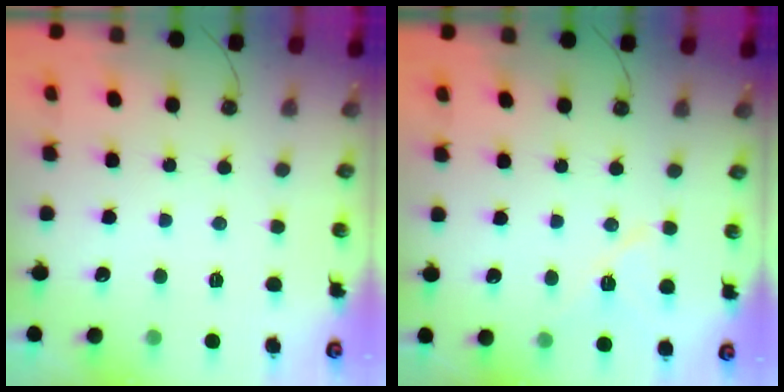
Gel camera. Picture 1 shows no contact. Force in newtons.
{"total": 8.2, "press": 6.9, "slide": 4.4}